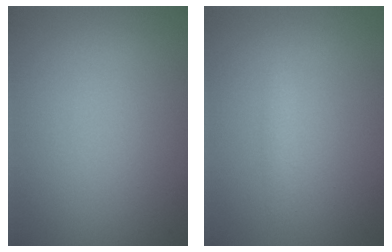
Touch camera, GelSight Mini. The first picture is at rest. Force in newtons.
{"total": 1.0, "press": 1.0, "slide": 0.0}